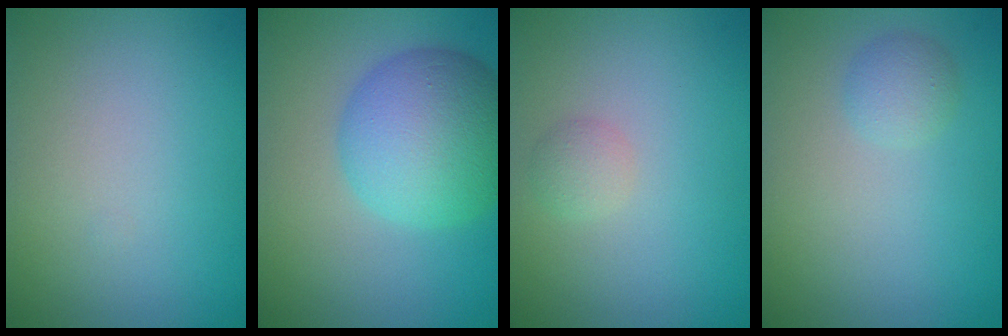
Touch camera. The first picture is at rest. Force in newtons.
{"total": 8.2, "press": 8.2, "slide": 0.2}
{"total": 1.1, "press": 1.1, "slide": 0.1}
{"total": 1.4, "press": 1.4, "slide": 0.0}